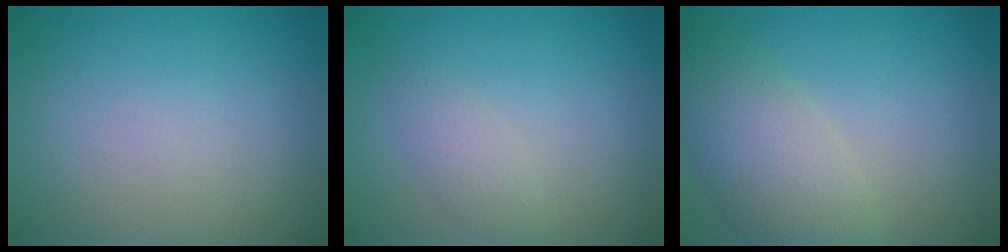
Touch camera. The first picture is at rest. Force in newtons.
{"total": 1.6, "press": 1.6, "slide": 0.2}
{"total": 5.2, "press": 5.2, "slide": 0.3}